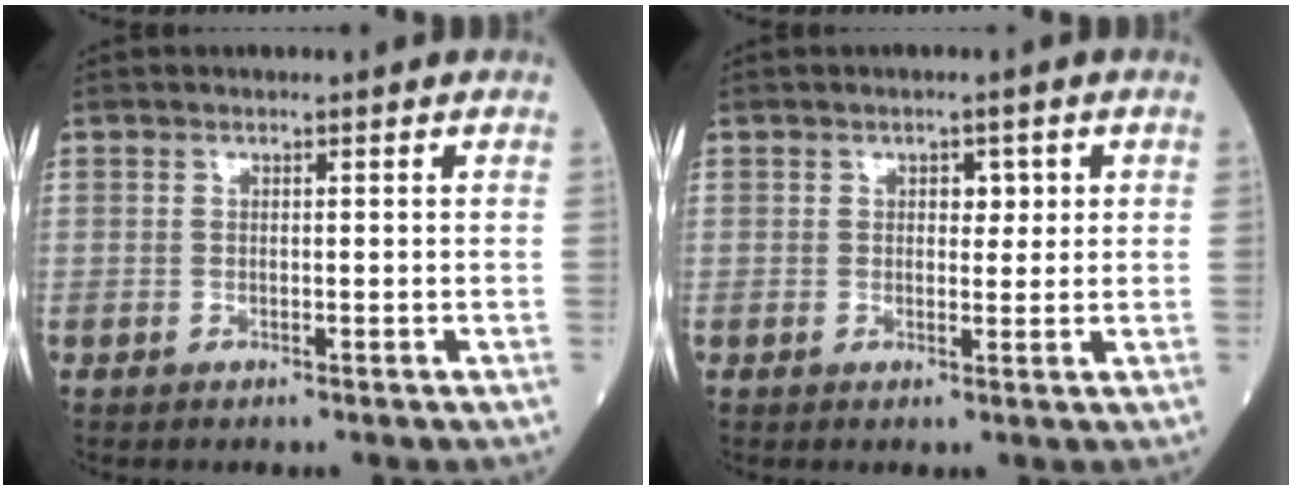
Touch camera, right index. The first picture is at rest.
{"total": 2.3, "force": [0.7, 1.4, 1.6], "torque": [-0.015, 0.003, 0.008]}